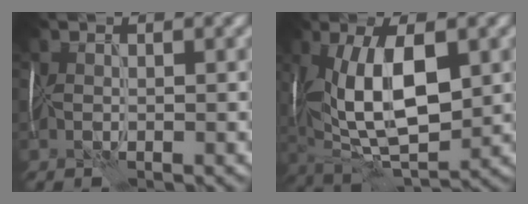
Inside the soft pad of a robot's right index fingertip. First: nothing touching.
{"total": 11.6, "force": [1.7, 5.4, 10.1], "torque": [-0.186, 0.006, 0.026]}